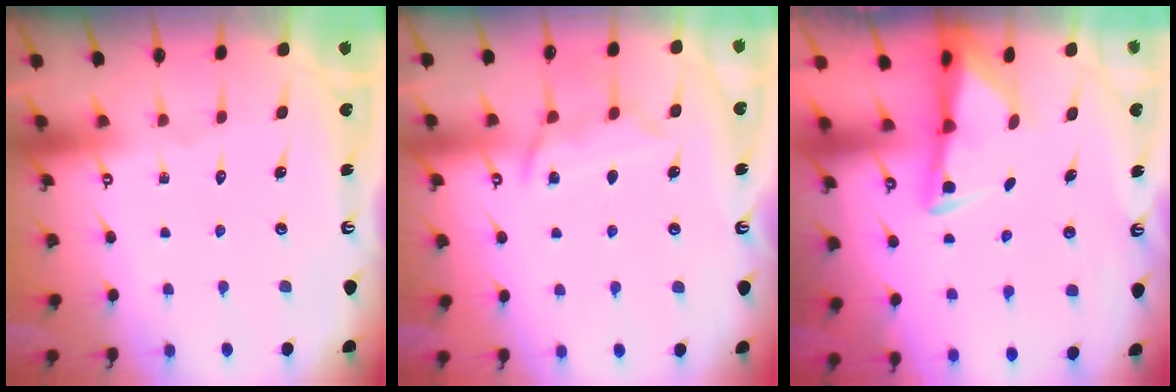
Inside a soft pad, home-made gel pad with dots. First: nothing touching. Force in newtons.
{"total": 10.3, "press": 10.2, "slide": 1.2}
{"total": 3.0, "press": 3.0, "slide": 0.7}